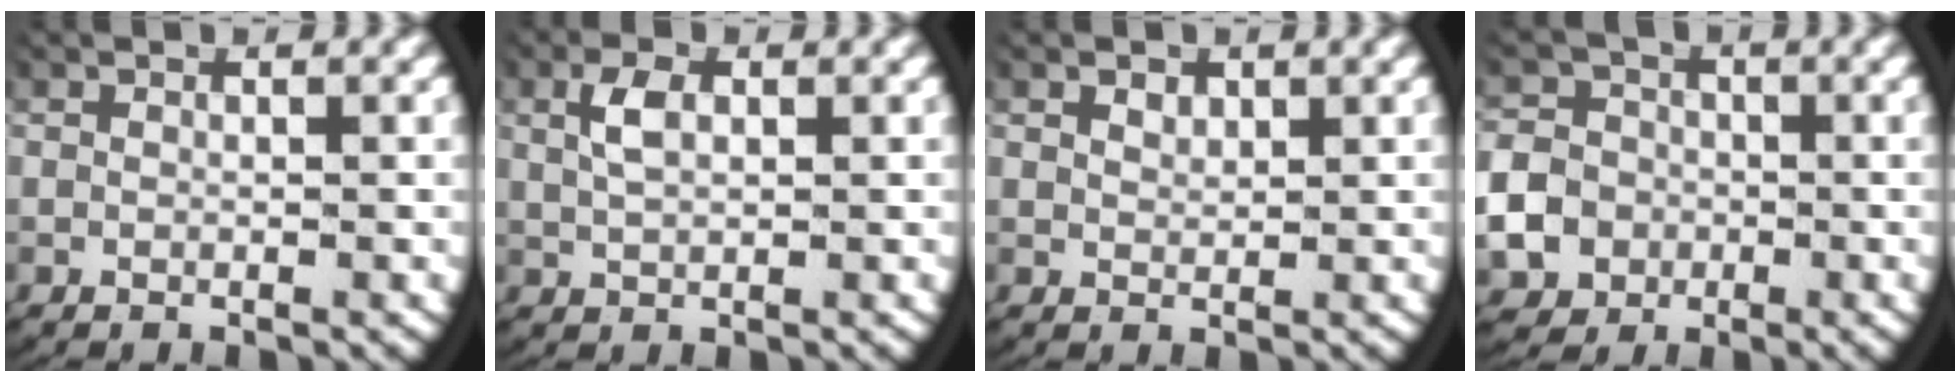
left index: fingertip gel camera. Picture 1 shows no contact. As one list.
[{"total": 2.1, "force": [0.7, 1.0, 1.7], "torque": [-0.041, -0.003, 0.018]}, {"total": 0.8, "force": [0.6, 0.4, 0.4], "torque": [-0.010, -0.007, 0.019]}, {"total": 8.4, "force": [-1.7, 7.8, 2.7], "torque": [-0.071, -0.025, -0.034]}]